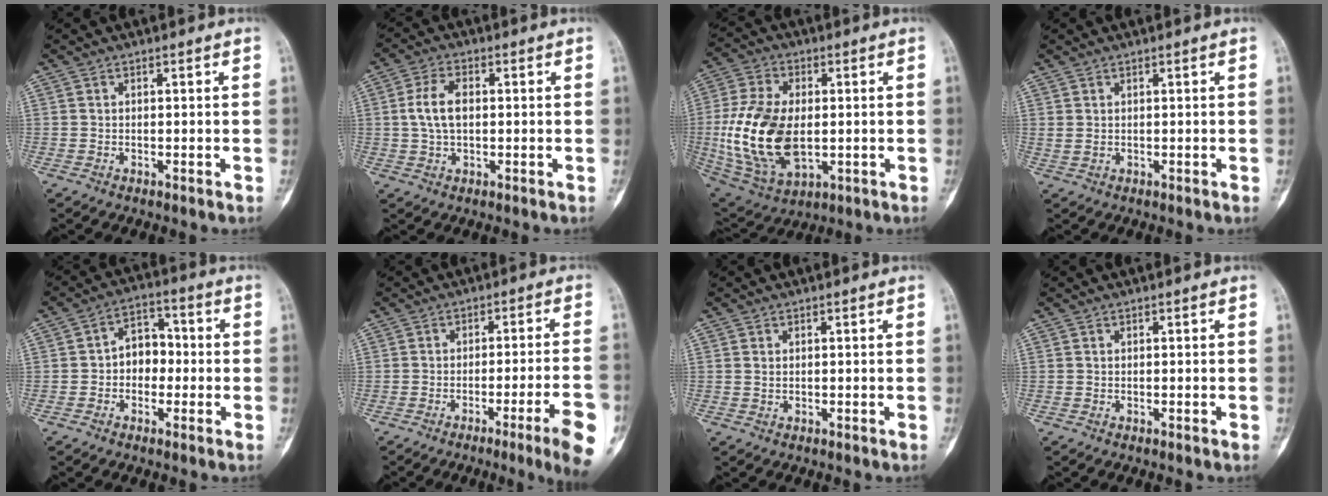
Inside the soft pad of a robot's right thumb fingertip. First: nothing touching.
{"total": 6.5, "force": [0.5, 3.7, 5.3], "torque": [-0.102, 0.012, 0.006]}
{"total": 18.9, "force": [-1.1, 11.0, 15.2], "torque": [-0.306, -0.008, -0.008]}
{"total": 1.2, "force": [0.4, 0.6, 0.9], "torque": [-0.024, 0.006, 0.016]}
{"total": 7.0, "force": [-0.8, 5.4, 4.5], "torque": [-0.032, 0.030, -0.026]}
{"total": 11.1, "force": [-5.2, 0.0, 9.8], "torque": [-0.134, 0.007, -0.072]}
{"total": 0.7, "force": [0.1, 0.5, 0.5], "torque": [-0.011, 0.002, 0.005]}
{"total": 0.0}